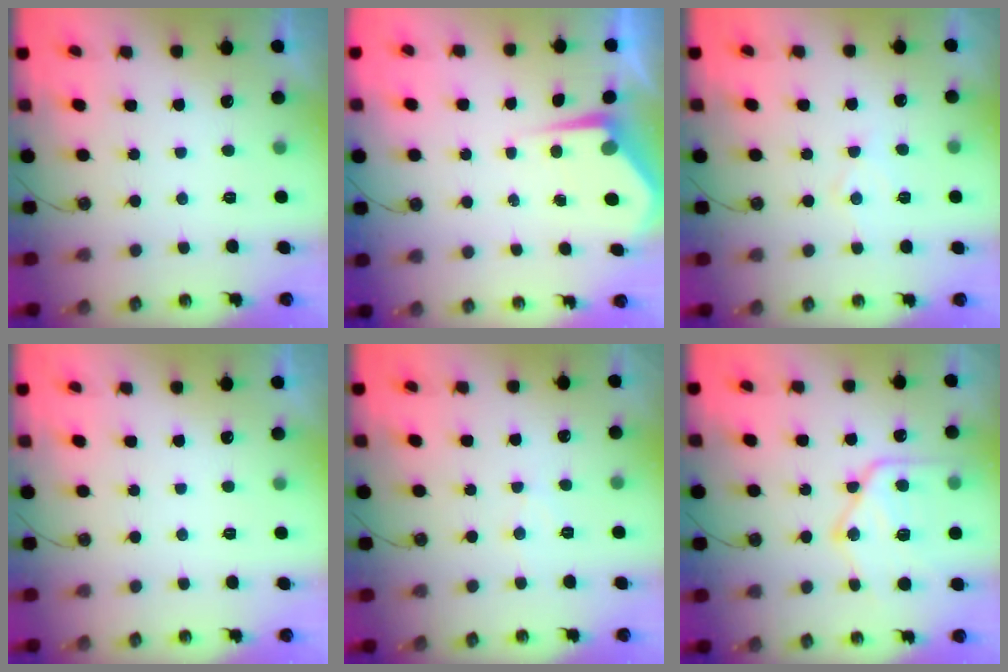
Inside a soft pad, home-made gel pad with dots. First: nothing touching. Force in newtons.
{"total": 4.7, "press": 4.6, "slide": 0.6}
{"total": 7.5, "press": 7.4, "slide": 0.5}
{"total": 0.0}
{"total": 4.7, "press": 4.6, "slide": 0.7}
{"total": 18.1, "press": 18.1, "slide": 1.4}